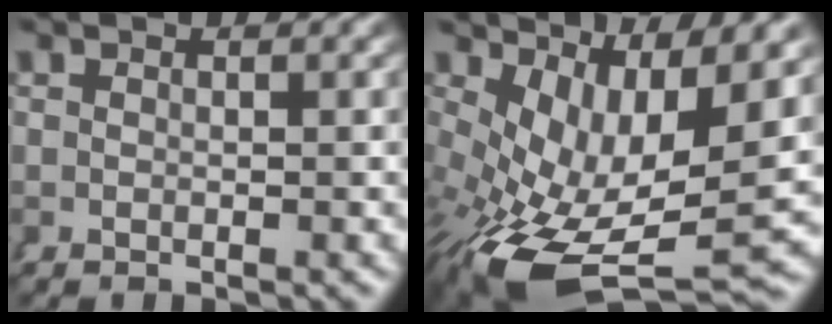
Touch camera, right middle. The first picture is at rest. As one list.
[{"total": 11.7, "force": [-2.2, 5.7, 9.9], "torque": [-0.173, -0.051, -0.005]}]